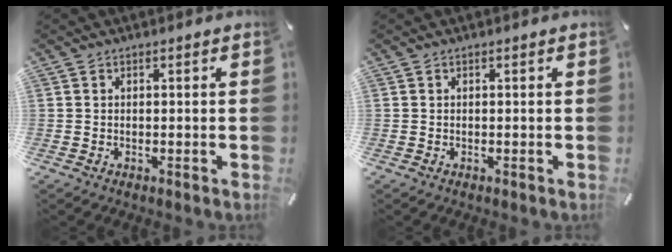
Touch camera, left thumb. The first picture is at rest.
{"total": 0.0}